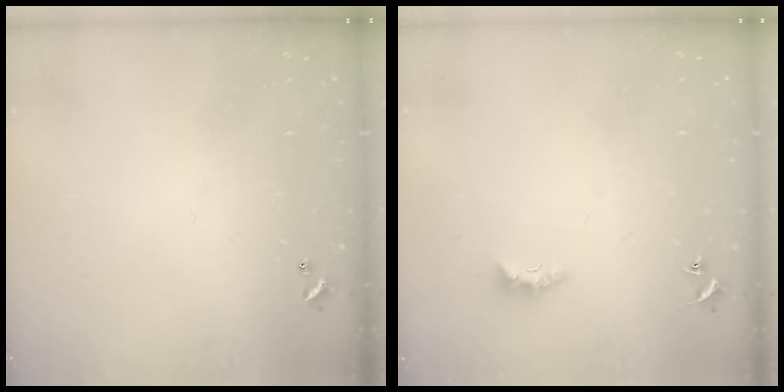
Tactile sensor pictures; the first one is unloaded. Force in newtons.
{"total": 2.6, "press": 2.5, "slide": 0.6}